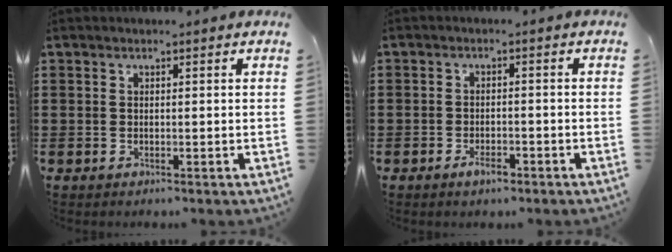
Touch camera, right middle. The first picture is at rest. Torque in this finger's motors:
{"motor_torque": [2.14, 0.00, 0.42, 0.06]}